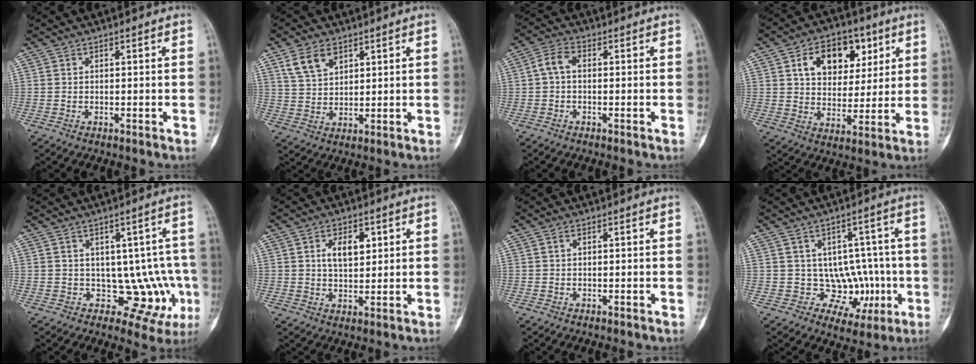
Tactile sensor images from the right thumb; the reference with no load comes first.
{"total": 6.2, "force": [3.6, 3.7, 3.4], "torque": [-0.056, -0.013, 0.076]}
{"total": 3.9, "force": [0.1, 2.4, 3.1], "torque": [-0.058, 0.014, -0.006]}
{"total": 14.3, "force": [5.7, 9.6, 8.8], "torque": [-0.092, -0.009, 0.093]}
{"total": 8.9, "force": [-0.3, 6.7, 5.9], "torque": [-0.023, 0.000, 0.014]}
{"total": 5.9, "force": [2.0, 3.4, 4.4], "torque": [-0.061, -0.010, 0.036]}
{"total": 0.6, "force": [0.3, 0.3, 0.4], "torque": [-0.011, 0.004, 0.006]}
{"total": 9.1, "force": [-0.7, 8.0, 4.3], "torque": [0.000, 0.015, 0.006]}